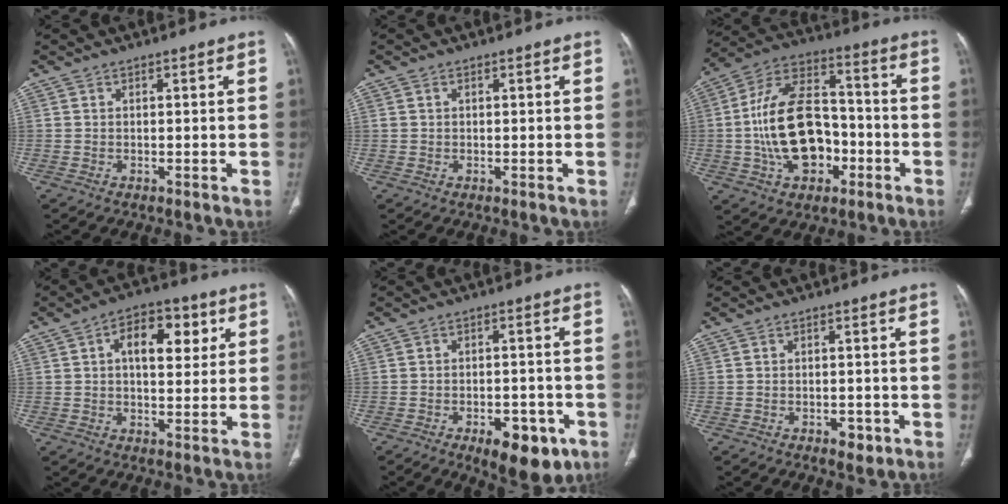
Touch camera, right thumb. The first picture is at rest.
{"total": 0.7, "force": [0.3, 0.4, 0.4], "torque": [-0.007, 0.005, 0.007]}
{"total": 19.2, "force": [-3.7, 12.3, 14.4], "torque": [-0.237, 0.042, -0.059]}
{"total": 10.8, "force": [3.3, 6.1, 8.3], "torque": [-0.091, 0.006, 0.044]}
{"total": 10.7, "force": [-5.4, 5.3, 7.5], "torque": [-0.077, 0.020, -0.067]}
{"total": 3.0, "force": [-1.4, 1.7, 1.9], "torque": [-0.017, 0.005, -0.015]}